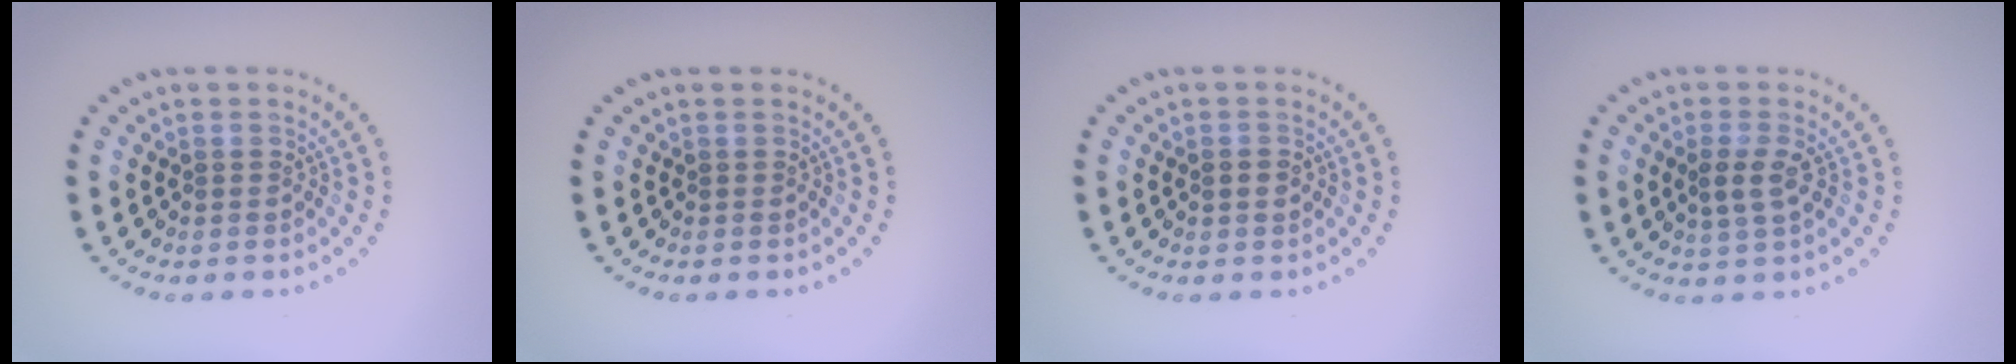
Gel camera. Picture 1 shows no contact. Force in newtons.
{"total": 0.0}
{"total": 1.2, "press": 1.2, "slide": 0.0}
{"total": 2.1, "press": 2.0, "slide": 0.7}